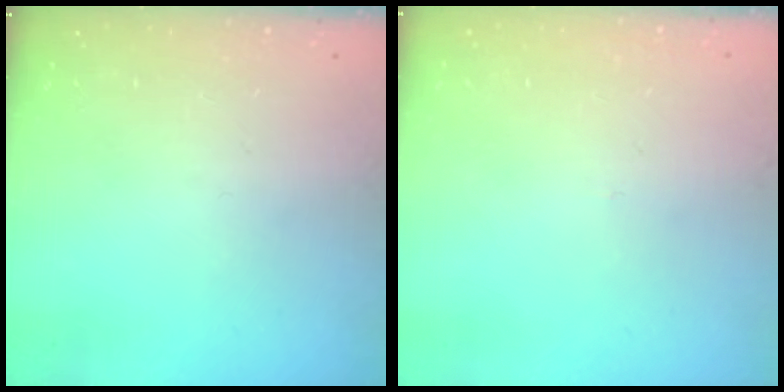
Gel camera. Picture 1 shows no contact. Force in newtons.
{"total": 2.7, "press": 2.7, "slide": 0.3}